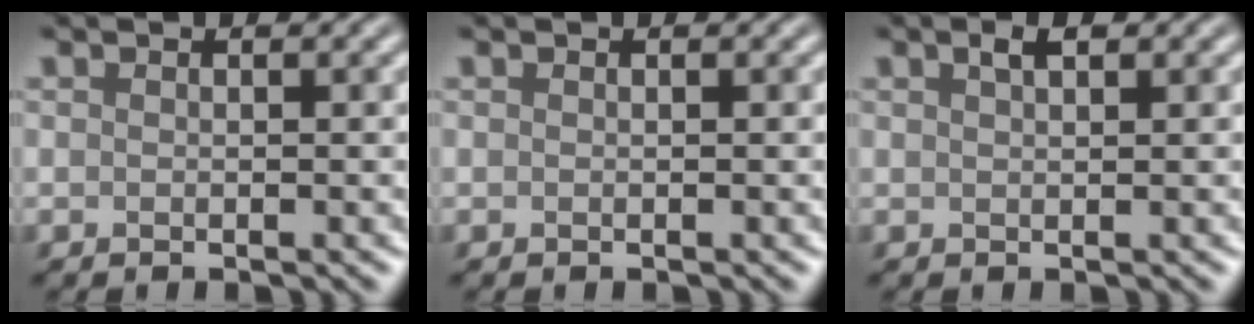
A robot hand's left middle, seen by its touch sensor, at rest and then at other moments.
{"total": 0.0}
{"total": 1.4, "force": [0.8, 0.4, 1.0], "torque": [-0.016, 0.003, 0.014]}